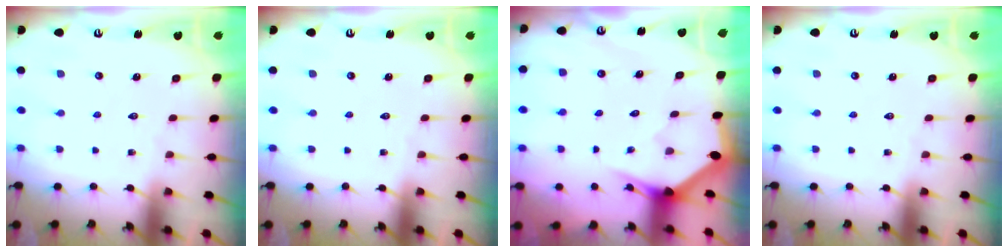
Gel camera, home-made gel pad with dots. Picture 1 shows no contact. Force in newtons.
{"total": 0.0}
{"total": 3.0, "press": 3.0, "slide": 0.0}
{"total": 0.0}